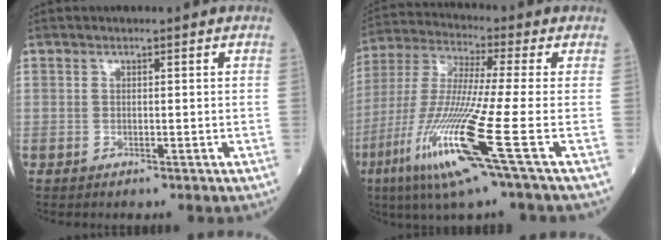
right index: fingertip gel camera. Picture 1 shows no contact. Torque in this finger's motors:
{"motor_torque": [1.27, -0.87, 1.05, 0.21]}